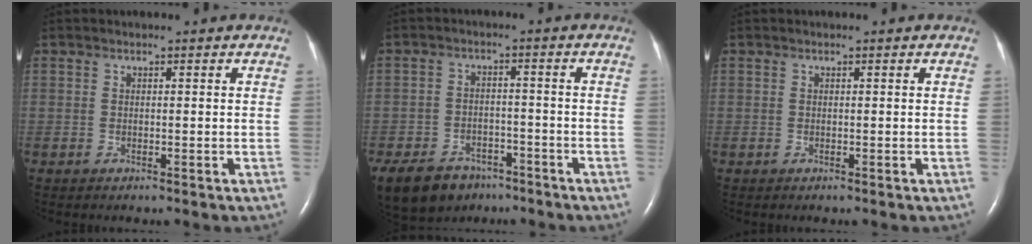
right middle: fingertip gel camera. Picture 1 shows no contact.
{"total": 12.4, "force": [-8.8, 7.4, 4.6], "torque": [-0.111, -0.005, -0.134]}
{"total": 0.0}